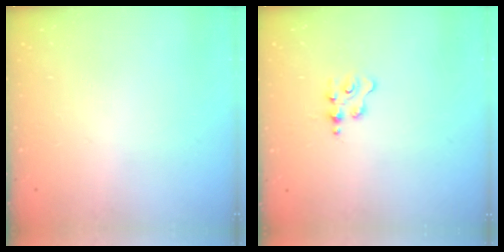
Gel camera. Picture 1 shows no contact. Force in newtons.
{"total": 1.8, "press": 1.8, "slide": 0.3}